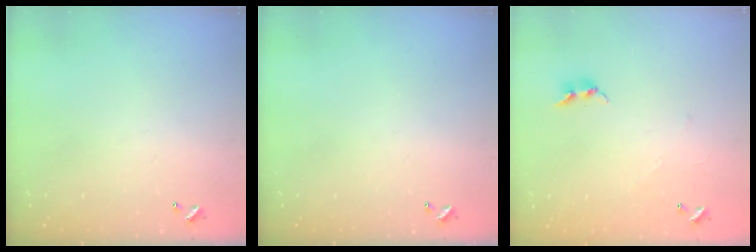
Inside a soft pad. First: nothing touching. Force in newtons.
{"total": 0.0}
{"total": 5.6, "press": 5.6, "slide": 0.2}